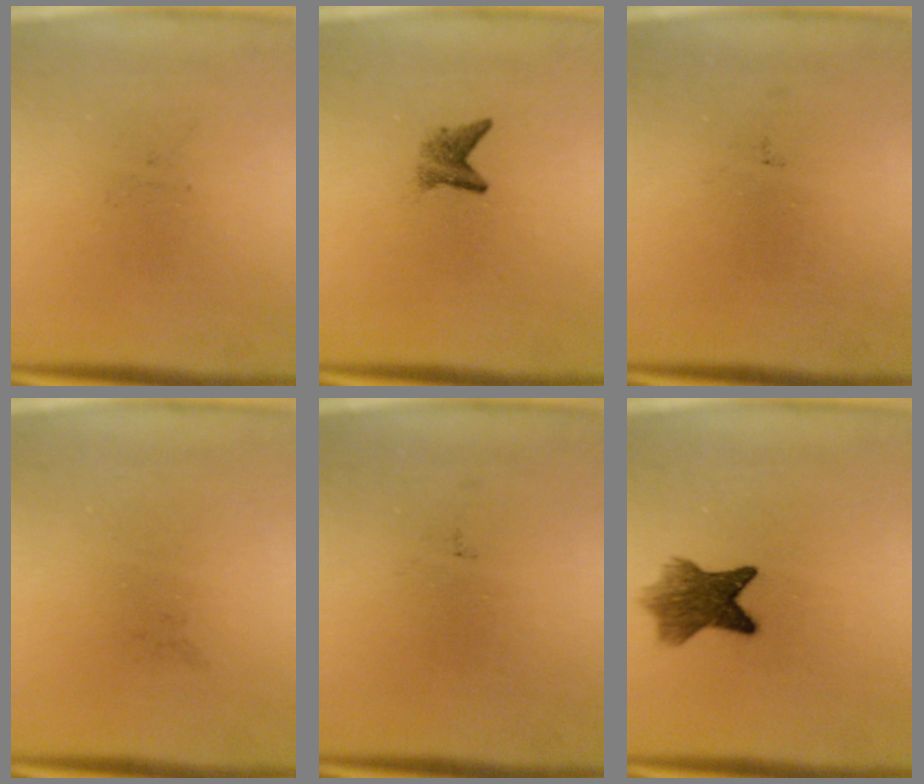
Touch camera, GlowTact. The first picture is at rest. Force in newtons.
{"total": 2.0}
{"total": 0.0}
{"total": 0.0}
{"total": 0.0}
{"total": 6.6}